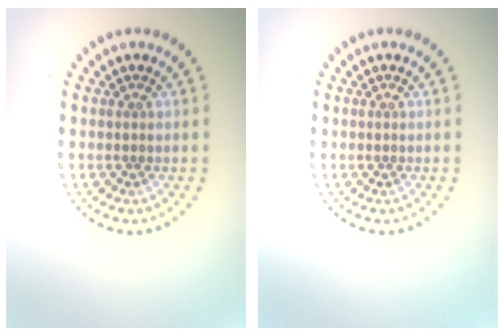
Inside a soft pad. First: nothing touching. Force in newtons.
{"total": 0.0}